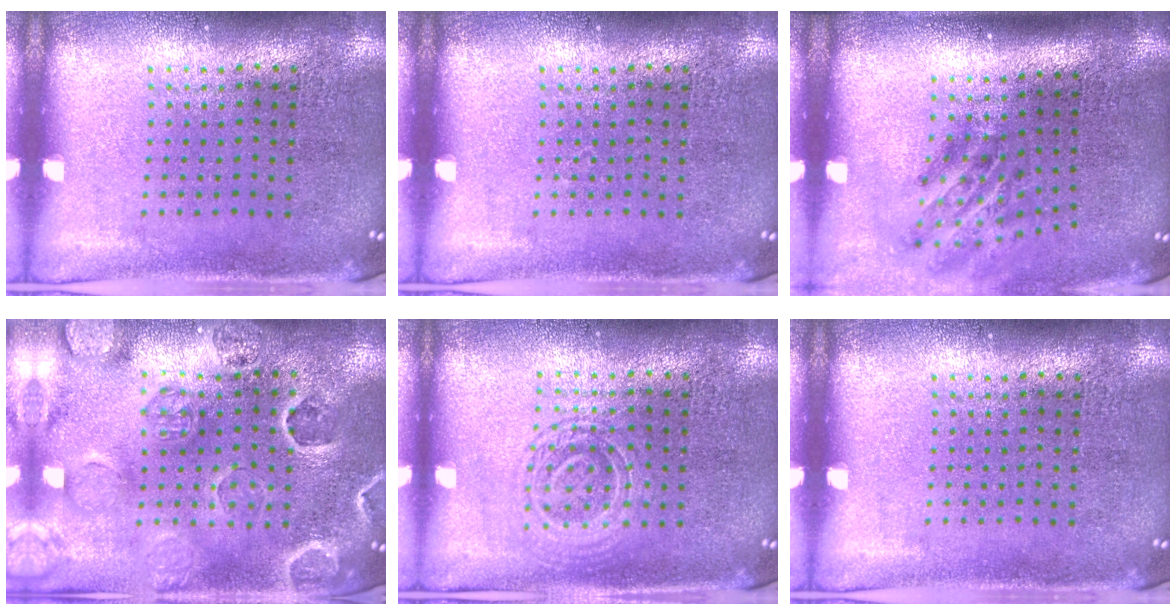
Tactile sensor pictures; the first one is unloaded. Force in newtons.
{"total": 0.0}
{"total": 1.9, "press": 1.1, "slide": 1.5}
{"total": 2.8, "press": 2.7, "slide": 0.5}
{"total": 1.4, "press": 1.3, "slide": 0.3}
{"total": 0.0}